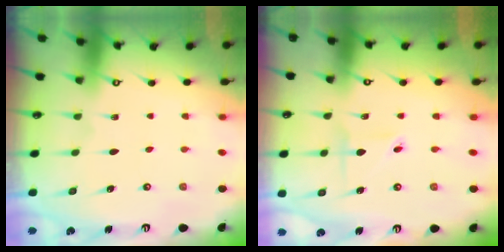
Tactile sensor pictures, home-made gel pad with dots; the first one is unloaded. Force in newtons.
{"total": 2.4, "press": 2.2, "slide": 1.0}